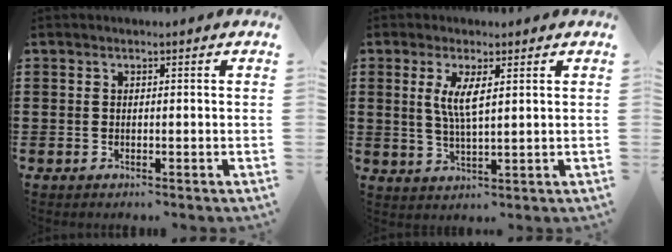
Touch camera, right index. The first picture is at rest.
{"total": 4.7, "force": [1.3, 1.1, 4.4], "torque": [-0.091, 0.001, 0.022]}